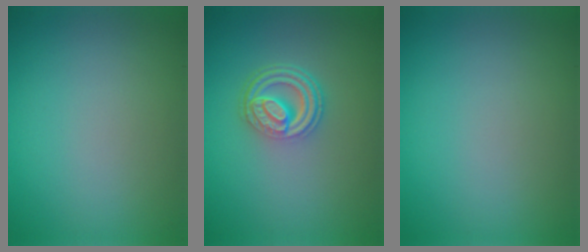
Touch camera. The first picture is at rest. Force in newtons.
{"total": 4.6, "press": 3.3, "slide": 3.2}
{"total": 0.0}